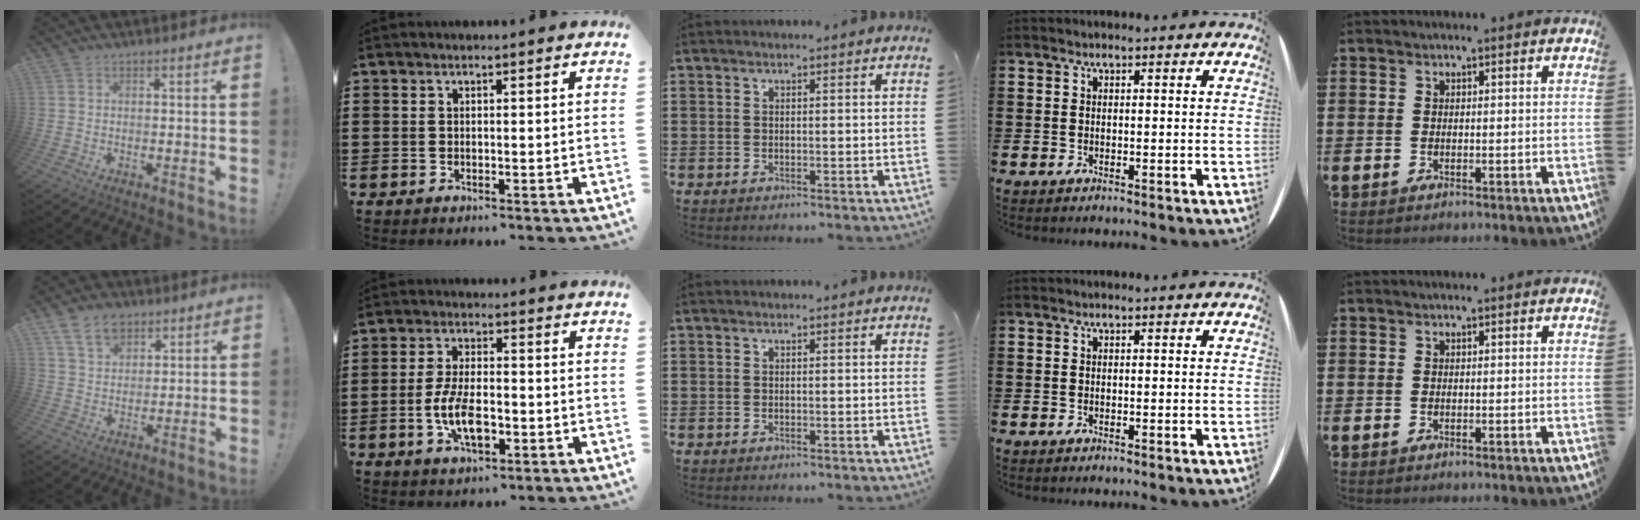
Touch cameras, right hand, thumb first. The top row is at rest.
{"thumb": {"total": 9.6, "force": [5.9, 6.3, 4.1], "torque": [-0.064, -0.022, 0.112]}, "index": {"total": 7.8, "force": [-2.3, 3.4, 6.6], "torque": [-0.144, -0.002, -0.046]}}